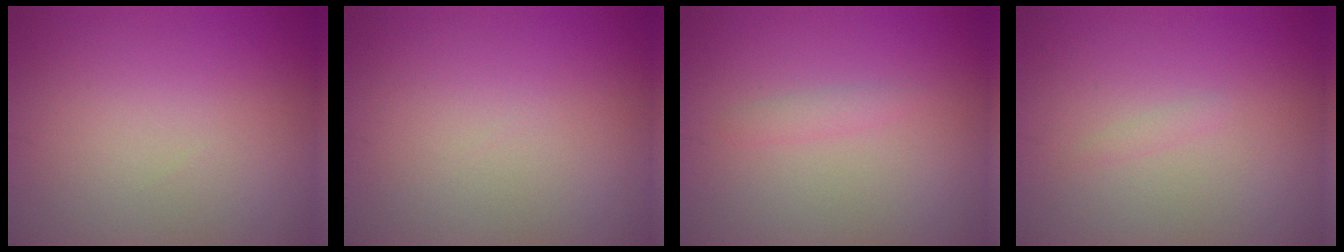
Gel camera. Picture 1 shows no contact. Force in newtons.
{"total": 0.0}
{"total": 1.0, "press": 0.9, "slide": 0.1}
{"total": 0.5, "press": 0.5, "slide": 0.1}